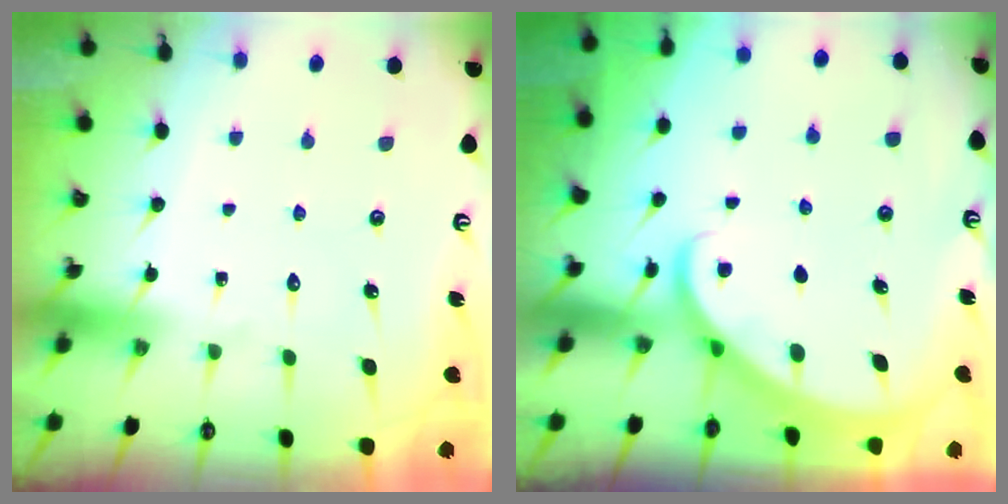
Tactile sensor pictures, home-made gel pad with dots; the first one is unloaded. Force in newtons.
{"total": 2.6, "press": 2.6, "slide": 0.1}